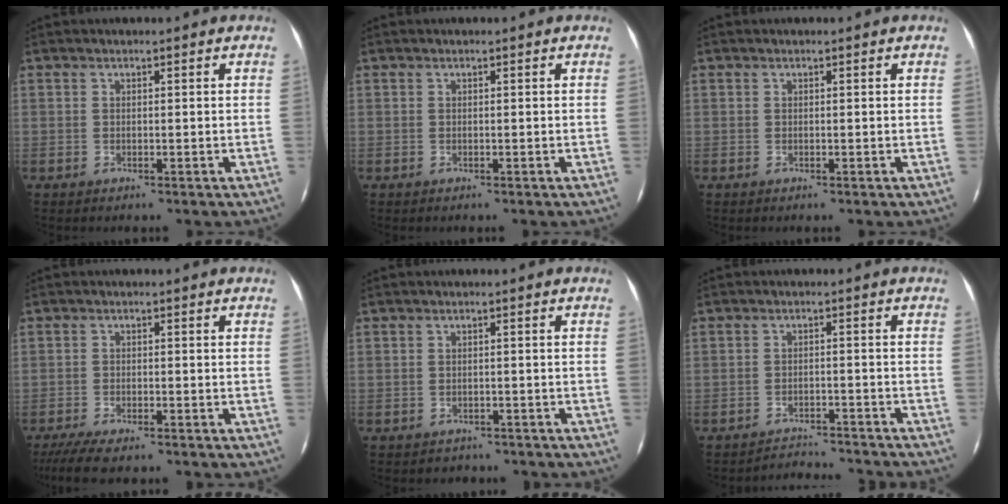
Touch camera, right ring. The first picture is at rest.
{"total": 0.0}
{"total": 0.0}
{"total": 6.7, "force": [-5.8, 0.6, 3.3], "torque": [-0.085, -0.021, -0.100]}
{"total": 3.8, "force": [-3.2, 1.9, 0.8], "torque": [-0.010, 0.003, -0.034]}
{"total": 8.2, "force": [-8.0, 0.6, 1.5], "torque": [-0.039, 0.008, -0.110]}